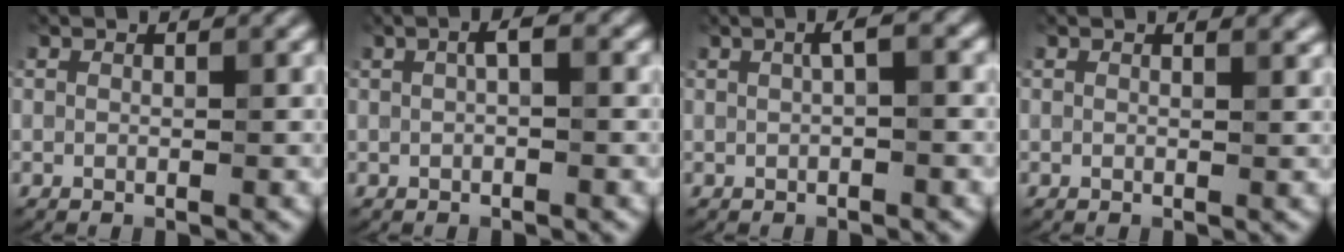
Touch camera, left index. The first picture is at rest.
{"total": 1.4, "force": [0.2, 0.3, 1.3], "torque": [-0.026, 0.006, 0.003]}
{"total": 1.9, "force": [0.4, 0.3, 1.8], "torque": [-0.032, 0.011, 0.005]}
{"total": 0.9, "force": [0.8, 0.2, 0.4], "torque": [-0.002, 0.001, 0.011]}